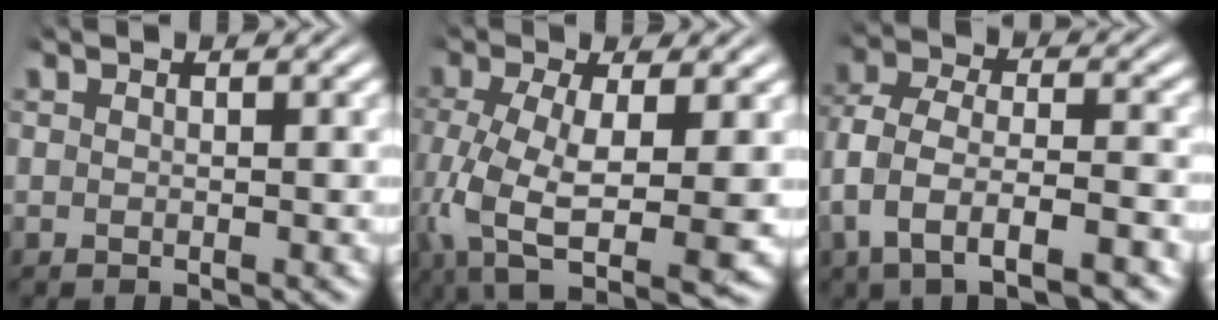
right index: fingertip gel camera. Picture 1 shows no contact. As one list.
[{"total": 10.9, "force": [-4.3, 6.2, 8.0], "torque": [-0.187, -0.068, -0.040]}, {"total": 7.2, "force": [-2.7, 4.5, 4.9], "torque": [-0.113, -0.030, -0.037]}]